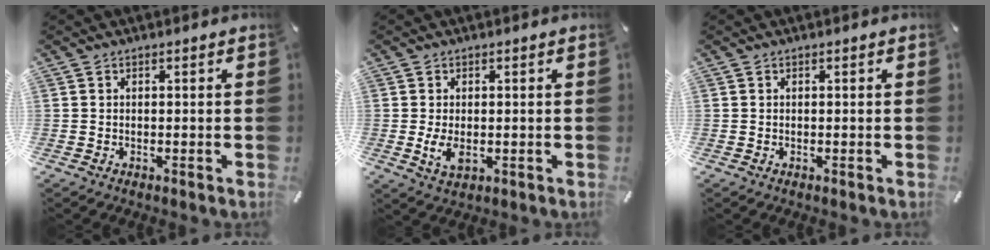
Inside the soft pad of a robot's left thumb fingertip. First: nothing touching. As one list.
[{"total": 4.5, "force": [-0.4, 2.7, 3.6], "torque": [-0.076, -0.006, -0.010]}, {"total": 0.0}]